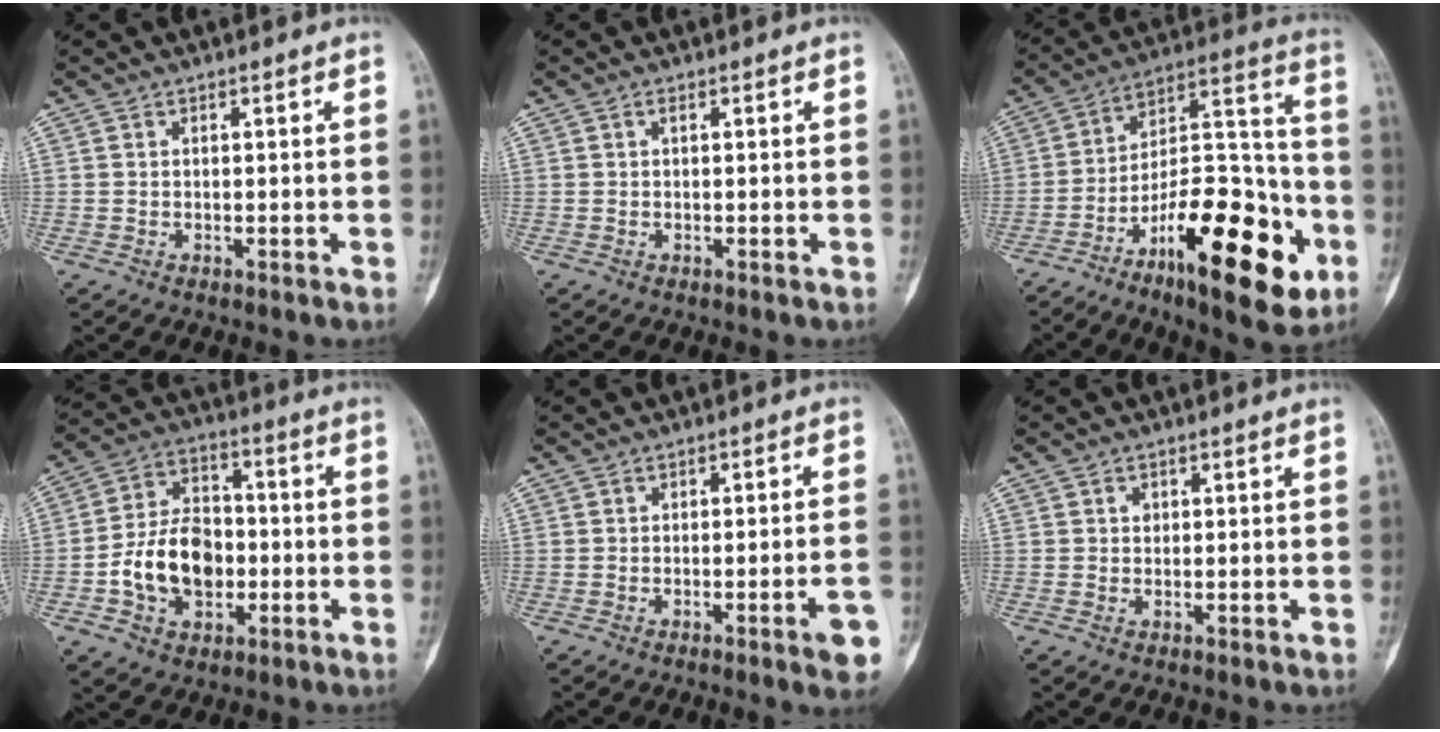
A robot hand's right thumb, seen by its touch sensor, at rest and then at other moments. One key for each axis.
{"total": 0.5, "fx": 0.1, "fy": 0.3, "fz": 0.4, "tx": -0.010, "ty": 0.001, "tz": 0.001}
{"total": 26.0, "fx": -11.8, "fy": 9.8, "fz": 21.0, "tx": -0.303, "ty": 0.074, "tz": -0.181}
{"total": 14.0, "fx": -2.8, "fy": 9.8, "fz": 9.6, "tx": -0.148, "ty": 0.031, "tz": -0.049}
{"total": 5.4, "fx": -2.6, "fy": 0.6, "fz": 4.7, "tx": -0.059, "ty": 0.015, "tz": -0.032}
{"total": 1.1, "fx": 0.2, "fy": 1.1, "fz": 0.3, "tx": -0.001, "ty": 0.002, "tz": 0.004}